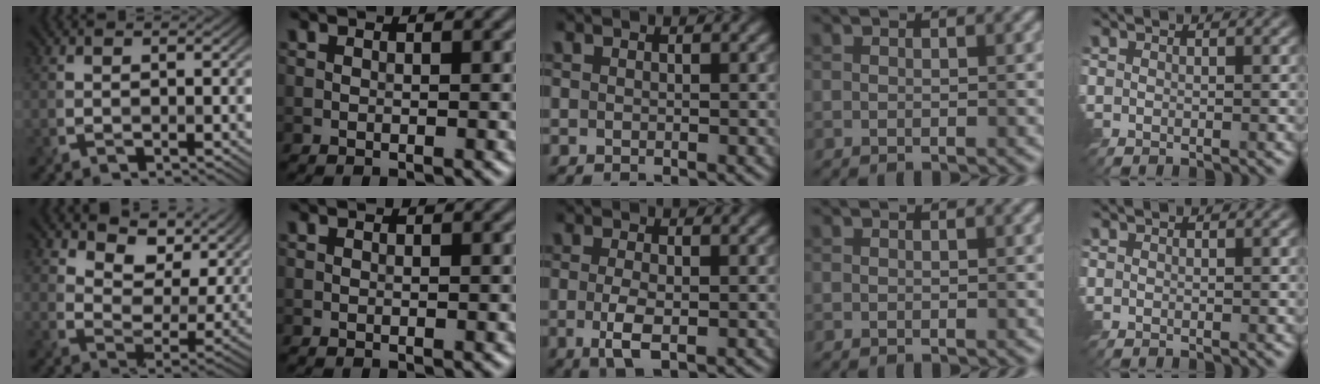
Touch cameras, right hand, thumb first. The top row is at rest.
{"thumb": {"total": 10.4, "force": [5.7, 5.7, 6.6], "torque": [-0.116, -0.002, 0.093]}, "middle": {"total": 3.0, "force": [-0.6, 1.1, 2.8], "torque": [-0.062, -0.011, -0.012]}}